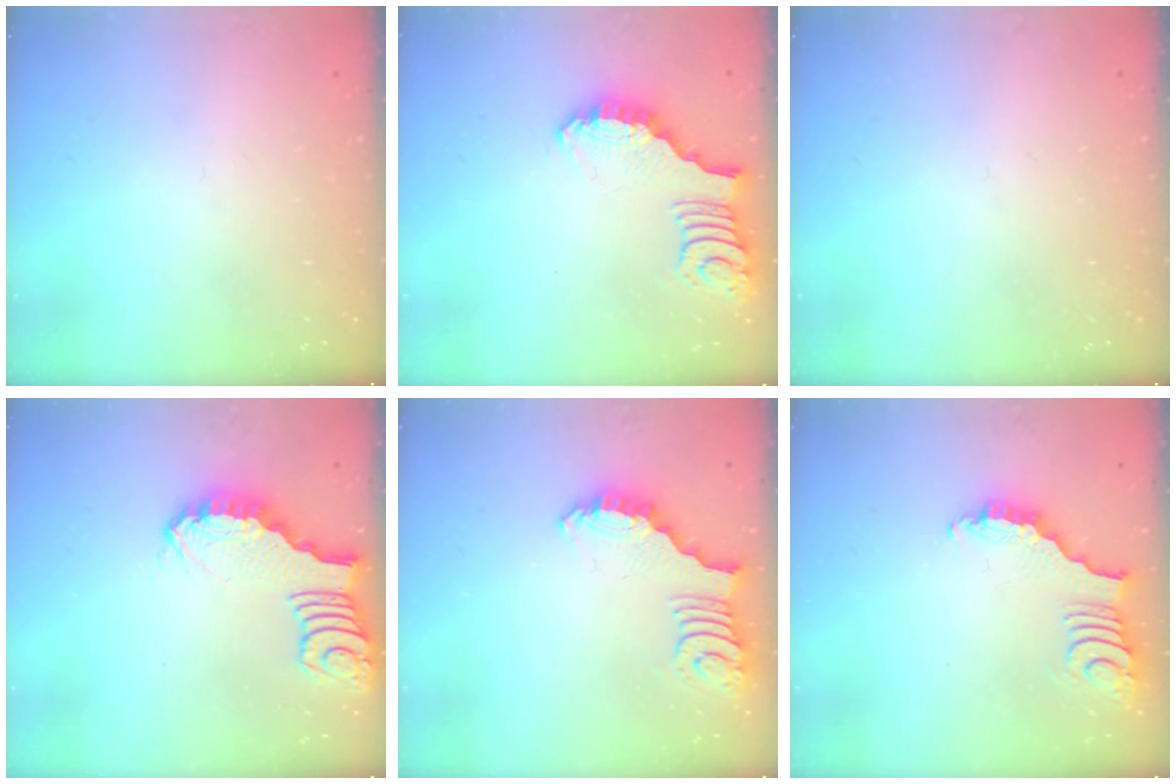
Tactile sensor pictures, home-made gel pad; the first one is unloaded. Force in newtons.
{"total": 2.7, "press": 2.7, "slide": 0.2}
{"total": 0.0}
{"total": 2.1, "press": 2.1, "slide": 0.2}
{"total": 2.7, "press": 2.6, "slide": 0.5}
{"total": 3.0, "press": 3.0, "slide": 0.5}